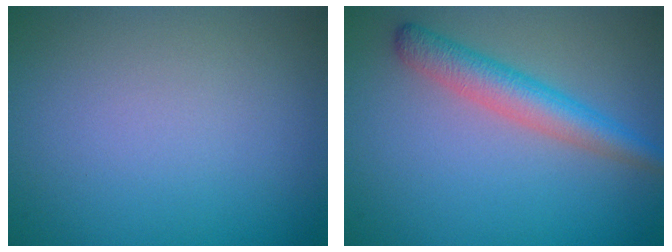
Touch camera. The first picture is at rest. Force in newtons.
{"total": 3.7, "press": 3.7, "slide": 0.1}